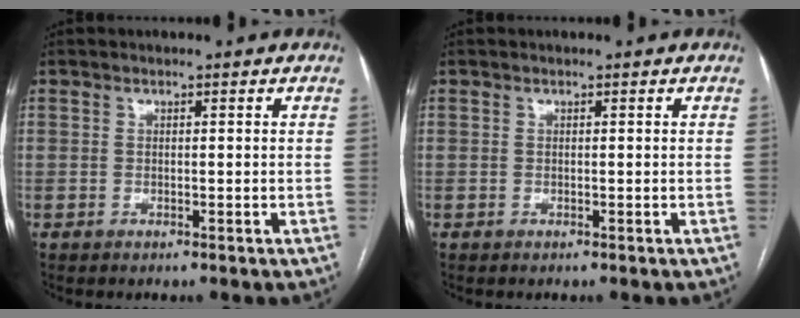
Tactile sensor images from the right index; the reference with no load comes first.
{"total": 0.0}